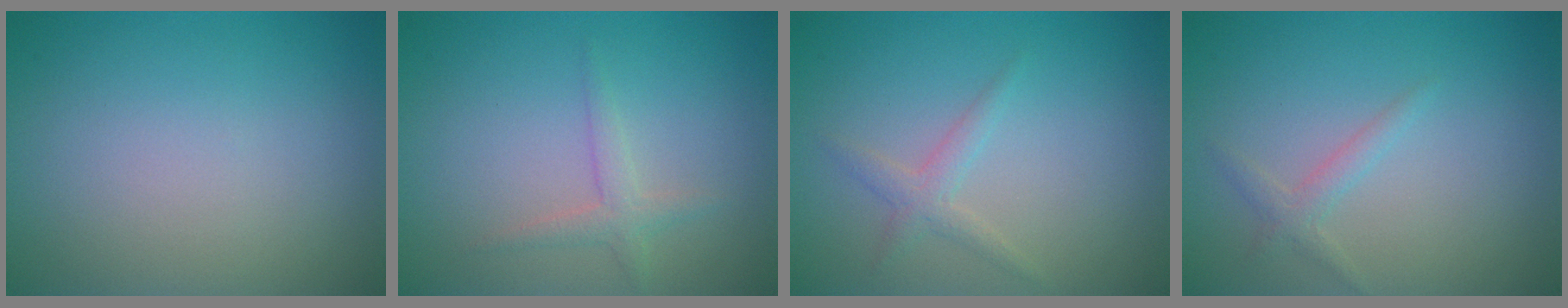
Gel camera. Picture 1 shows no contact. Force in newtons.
{"total": 1.6, "press": 1.6, "slide": 0.0}
{"total": 1.6, "press": 1.6, "slide": 0.0}
{"total": 1.4, "press": 1.4, "slide": 0.1}